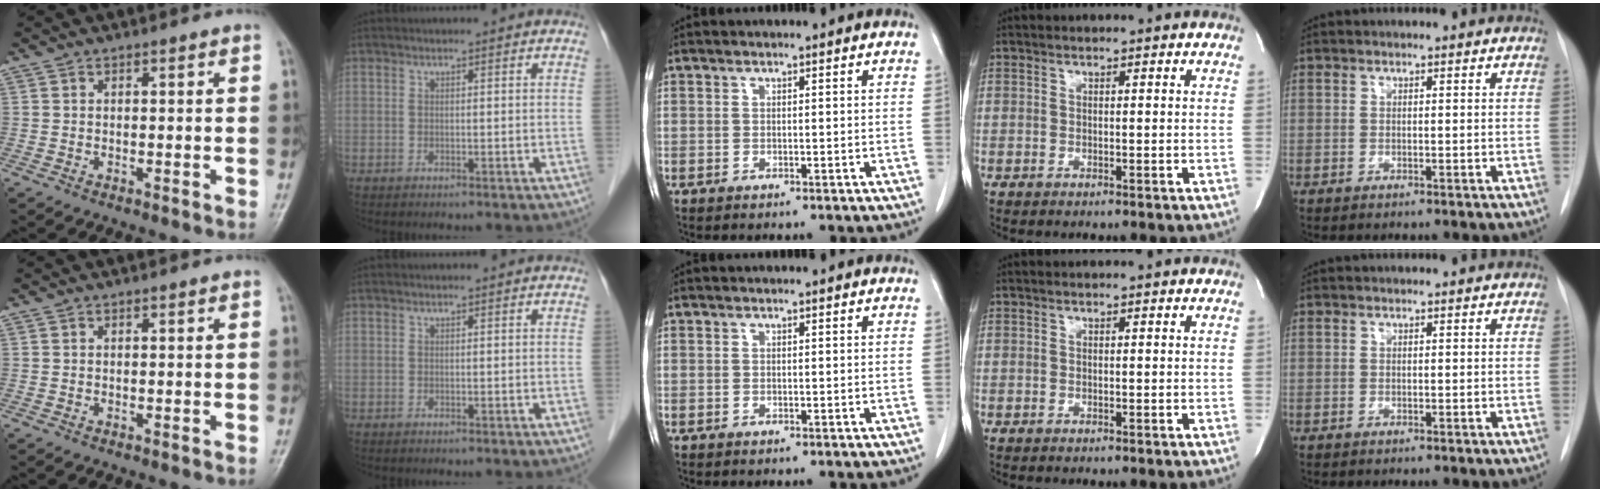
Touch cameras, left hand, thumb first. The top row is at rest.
{}